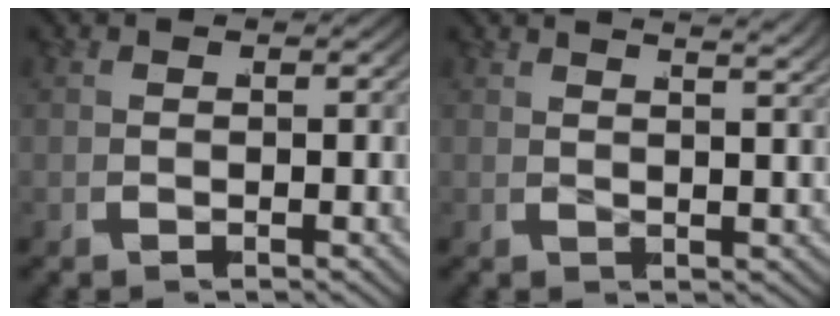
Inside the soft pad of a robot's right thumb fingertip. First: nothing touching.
{"total": 3.3, "force": [2.7, 0.4, 1.8], "torque": [-0.009, 0.013, 0.037]}